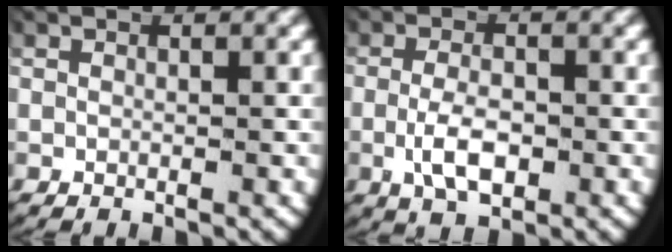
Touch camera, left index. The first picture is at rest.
{"total": 3.9, "force": [-1.1, 1.9, 3.2], "torque": [-0.065, -0.013, -0.013]}